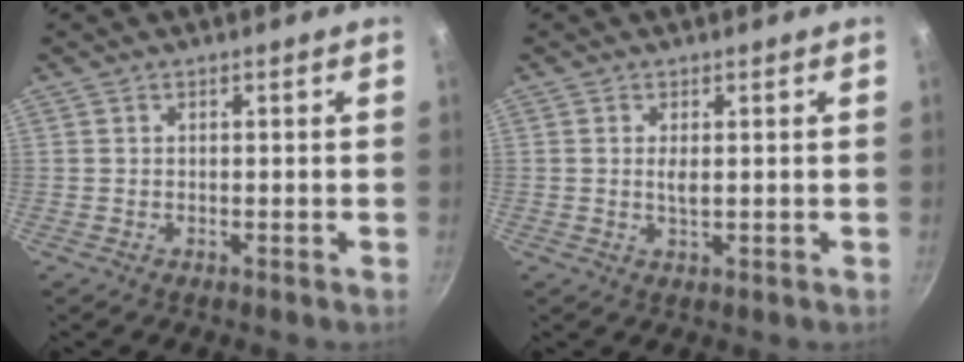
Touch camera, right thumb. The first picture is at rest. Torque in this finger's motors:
{"motor_torque": [1.16, 0.10, 0.56, -0.15, 0.18]}